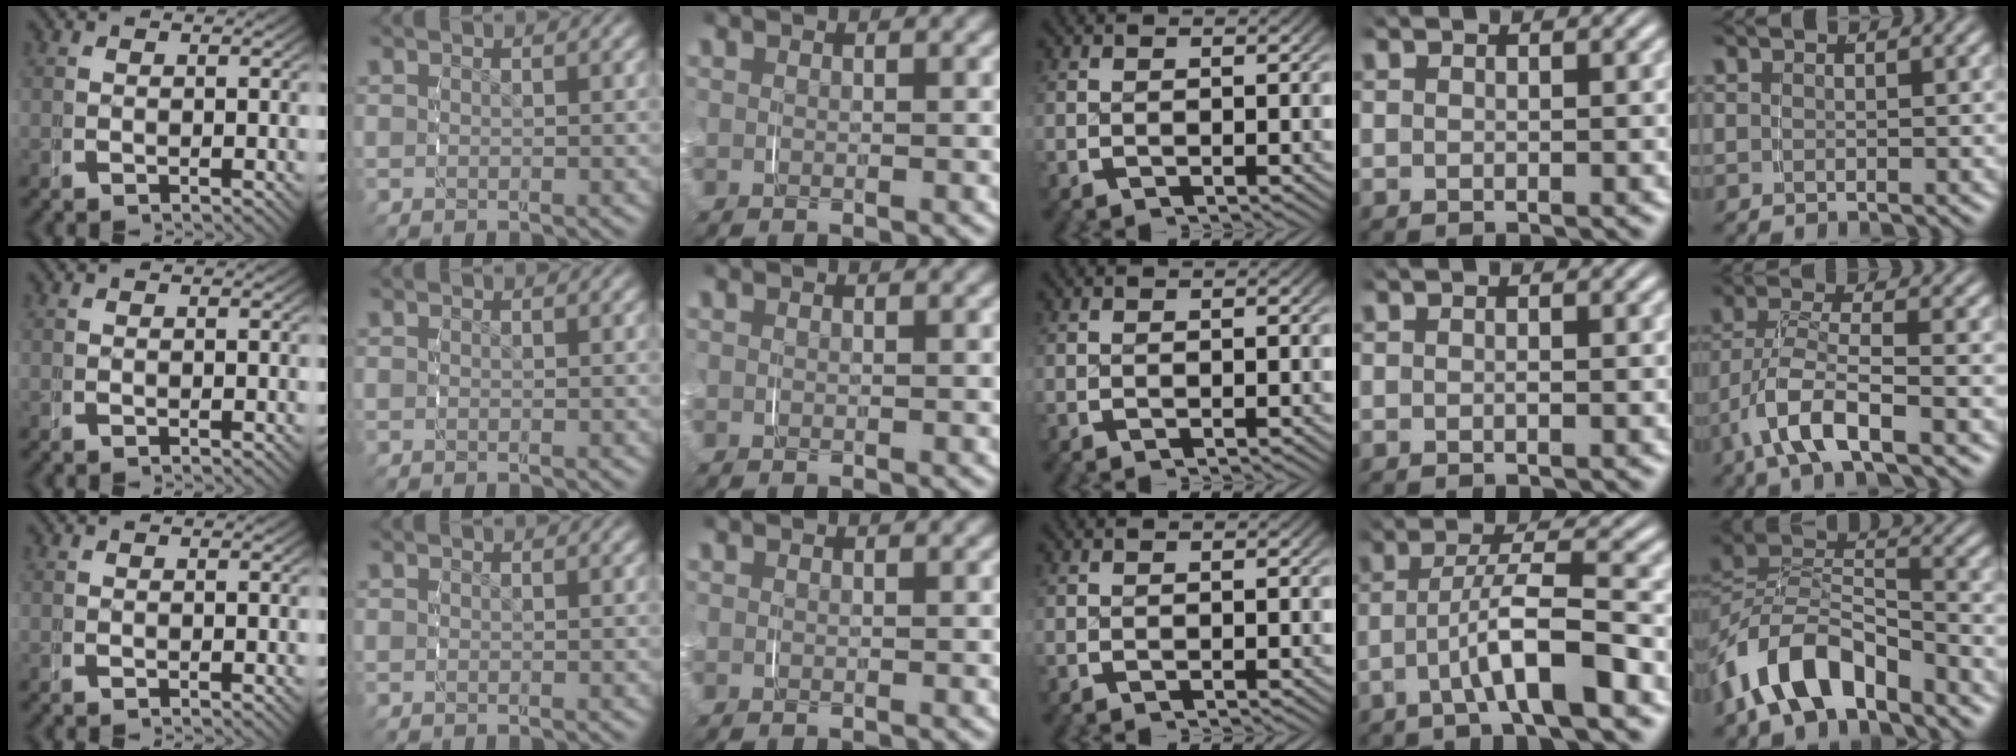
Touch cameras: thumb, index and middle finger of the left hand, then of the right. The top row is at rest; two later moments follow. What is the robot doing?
{"motion": "grasp_and_lifting", "object": "string"}